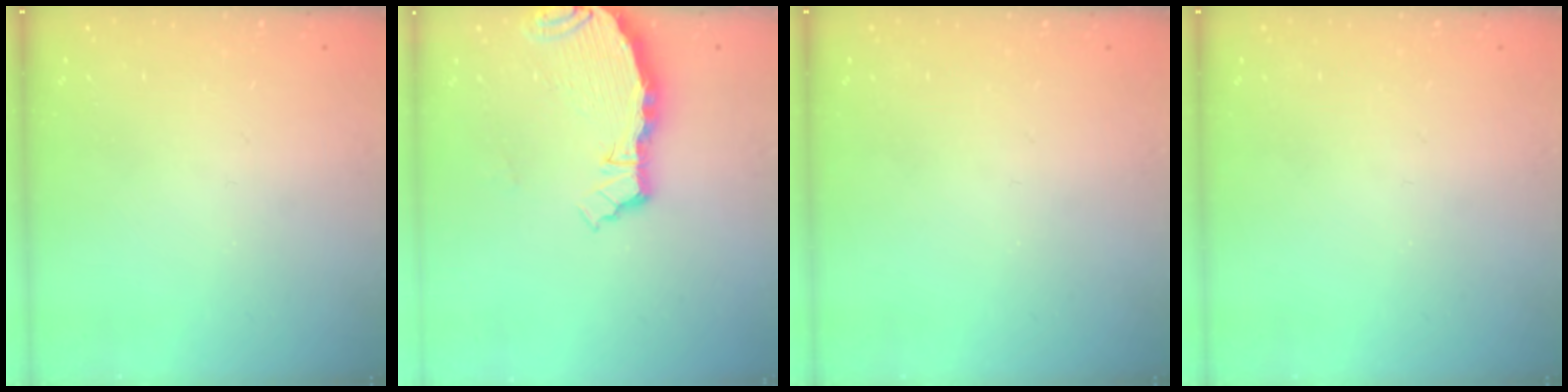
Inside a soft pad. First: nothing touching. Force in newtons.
{"total": 5.9, "press": 5.8, "slide": 0.7}
{"total": 0.0}
{"total": 0.0}